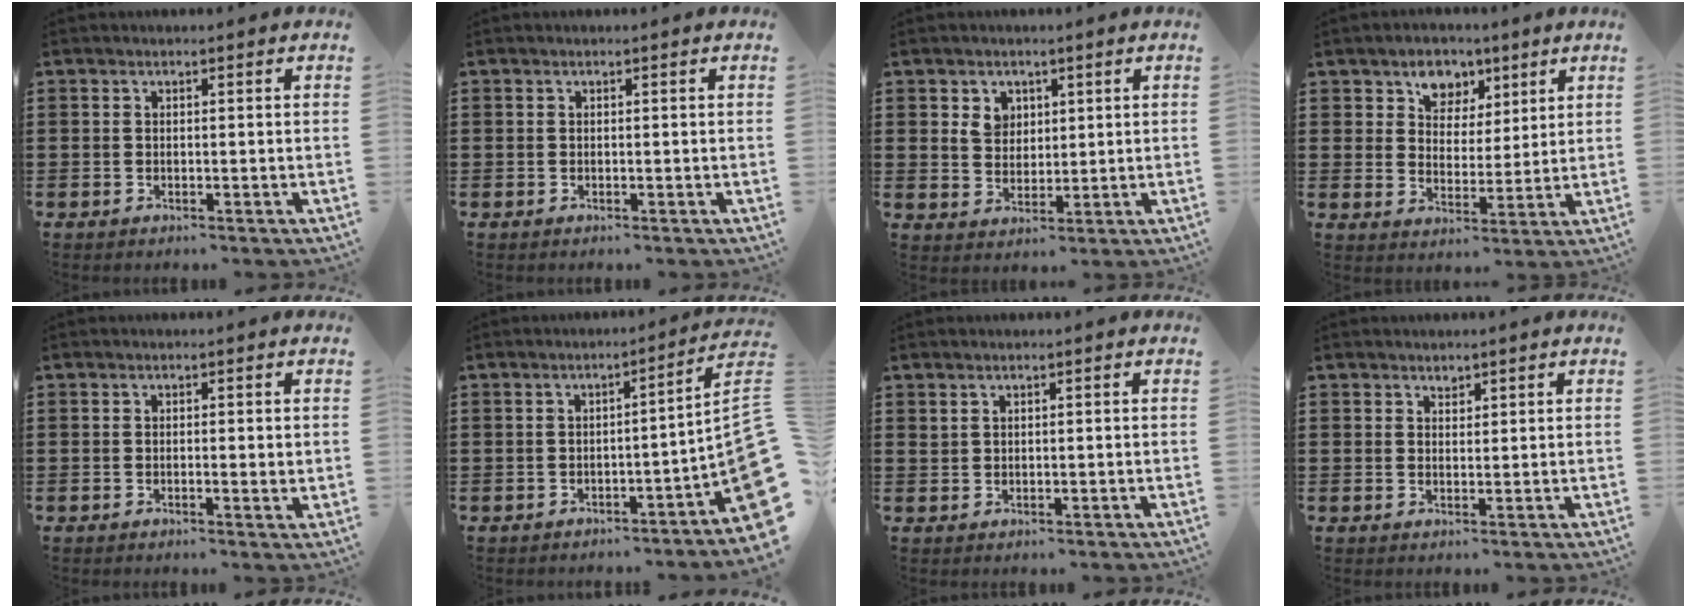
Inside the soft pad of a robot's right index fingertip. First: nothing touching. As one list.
[{"total": 0.0}, {"total": 4.0, "force": [1.9, 3.2, 1.5], "torque": [-0.034, 0.008, 0.034]}, {"total": 5.5, "force": [3.3, 4.2, 1.4], "torque": [-0.036, 0.005, 0.055]}, {"total": 0.9, "force": [-0.1, 0.2, 0.9], "torque": [-0.016, -0.002, -0.001]}, {"total": 5.7, "force": [-2.0, 0.7, 5.4], "torque": [-0.081, -0.024, -0.034]}, {"total": 0.8, "force": [0.7, 0.5, 0.3], "torque": [-0.007, 0.003, 0.013]}, {"total": 1.1, "force": [1.0, 0.5, 0.1], "torque": [-0.004, 0.000, 0.020]}]